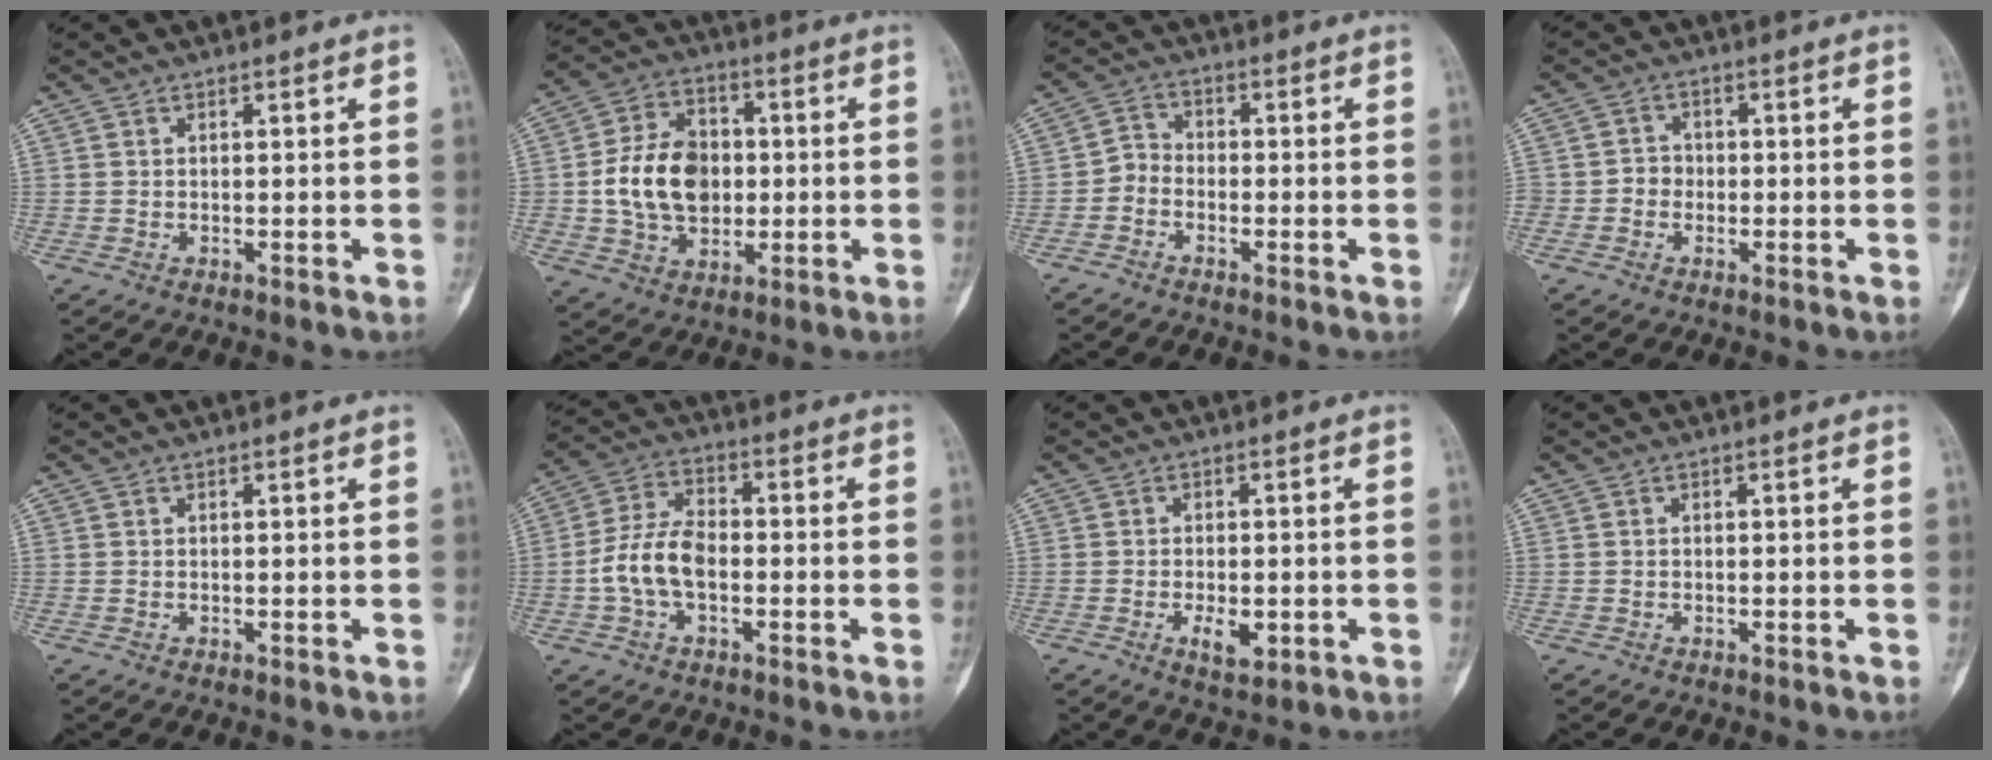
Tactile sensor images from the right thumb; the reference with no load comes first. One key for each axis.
{"total": 14.4, "fx": -0.1, "fy": 10.7, "fz": 9.7, "tx": -0.141, "ty": 0.016, "tz": 0.000}
{"total": 3.5, "fx": -1.8, "fy": 2.6, "fz": 1.3, "tx": -0.008, "ty": 0.019, "tz": -0.049}
{"total": 3.0, "fx": -0.8, "fy": 2.7, "fz": 1.1, "tx": 0.004, "ty": 0.011, "tz": -0.021}
{"total": 0.0}
{"total": 9.2, "fx": -1.9, "fy": 5.6, "fz": 7.1, "tx": -0.144, "ty": 0.029, "tz": -0.041}
{"total": 4.7, "fx": -1.5, "fy": 2.3, "fz": 3.8, "tx": -0.059, "ty": -0.002, "tz": -0.018}
{"total": 0.0}